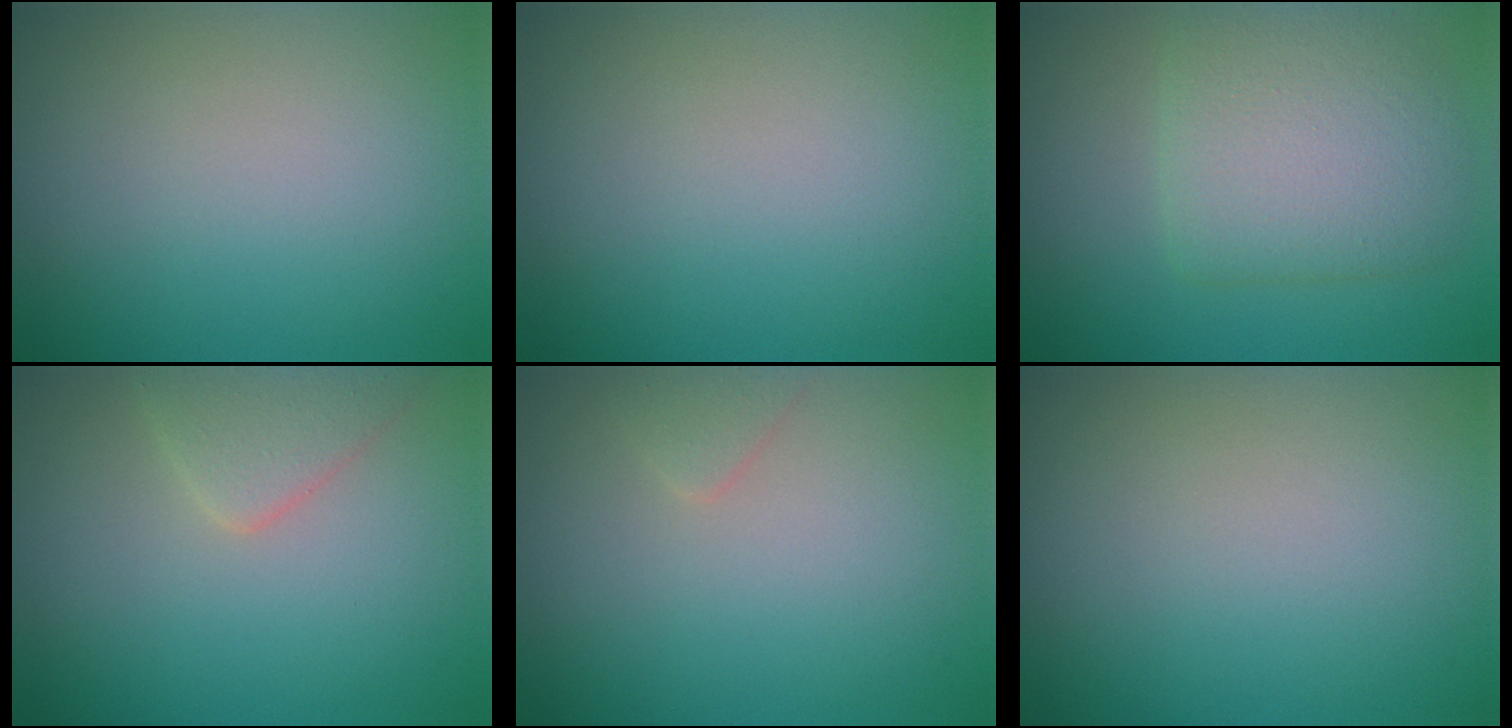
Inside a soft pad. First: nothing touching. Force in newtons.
{"total": 0.0}
{"total": 5.3, "press": 5.3, "slide": 0.2}
{"total": 2.3, "press": 2.3, "slide": 0.0}
{"total": 0.9, "press": 0.9, "slide": 0.1}
{"total": 0.0}